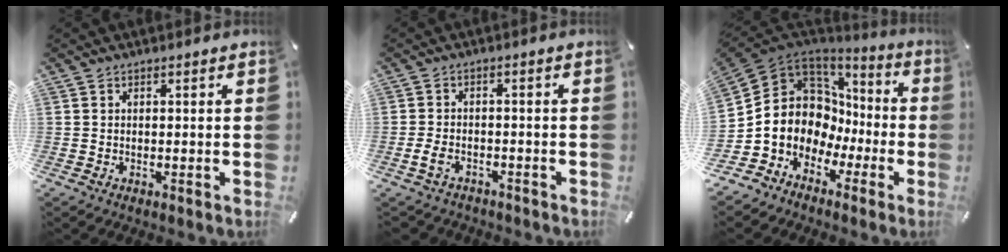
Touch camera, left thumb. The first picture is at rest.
{"total": 4.4, "force": [-2.1, 2.9, 2.5], "torque": [-0.061, 0.004, -0.043]}
{"total": 10.0, "force": [0.2, 9.7, 2.4], "torque": [-0.064, -0.048, 0.017]}